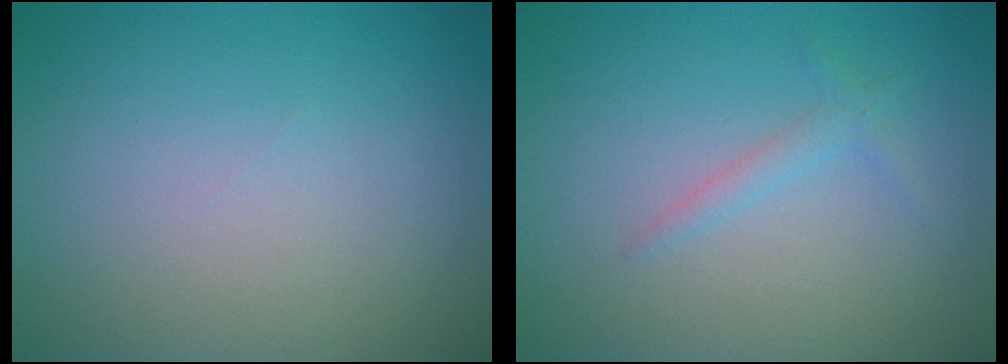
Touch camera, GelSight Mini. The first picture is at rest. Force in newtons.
{"total": 1.1, "press": 1.1, "slide": 0.1}